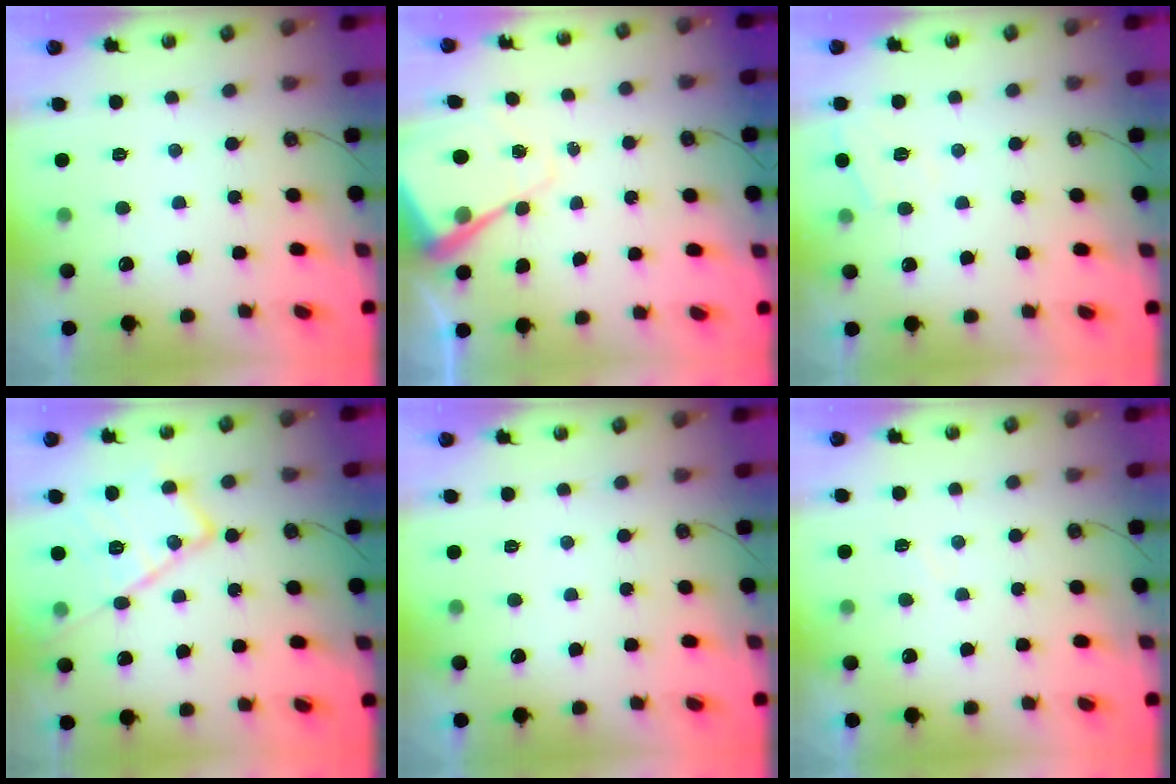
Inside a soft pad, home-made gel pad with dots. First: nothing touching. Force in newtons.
{"total": 9.9, "press": 9.9, "slide": 0.9}
{"total": 4.4, "press": 4.4, "slide": 0.6}
{"total": 17.8, "press": 17.7, "slide": 1.5}
{"total": 0.0}
{"total": 4.2, "press": 4.2, "slide": 0.6}